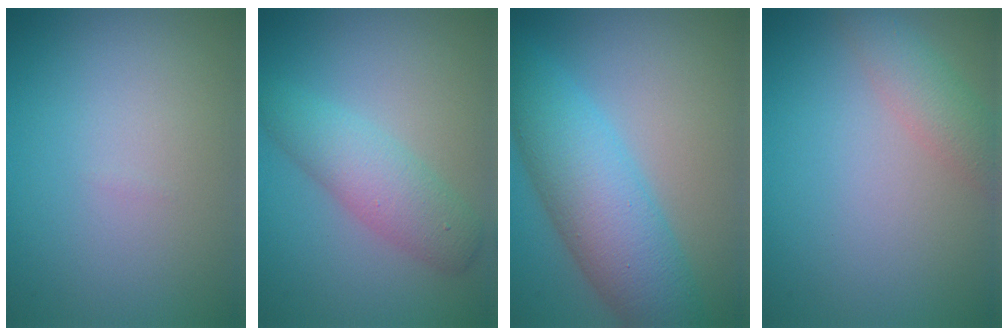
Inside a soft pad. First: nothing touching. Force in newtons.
{"total": 3.9, "press": 3.9, "slide": 0.0}
{"total": 8.0, "press": 8.0, "slide": 0.1}
{"total": 2.5, "press": 2.5, "slide": 0.1}